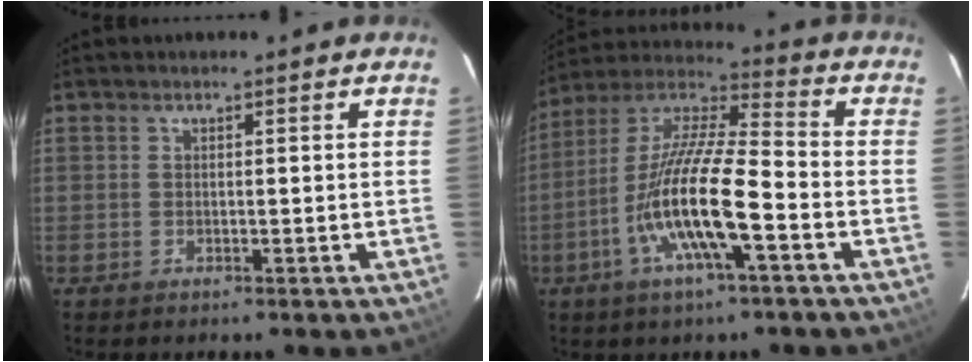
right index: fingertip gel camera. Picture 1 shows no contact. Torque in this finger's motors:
{"motor_torque": [1.58, -0.55, 1.06, 0.21]}